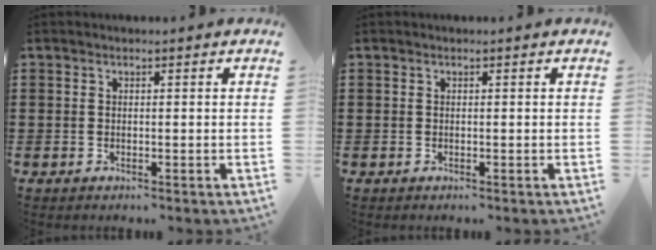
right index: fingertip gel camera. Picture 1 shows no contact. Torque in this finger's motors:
{"motor_torque": [0.41, 0.60, 0.00, -0.01]}